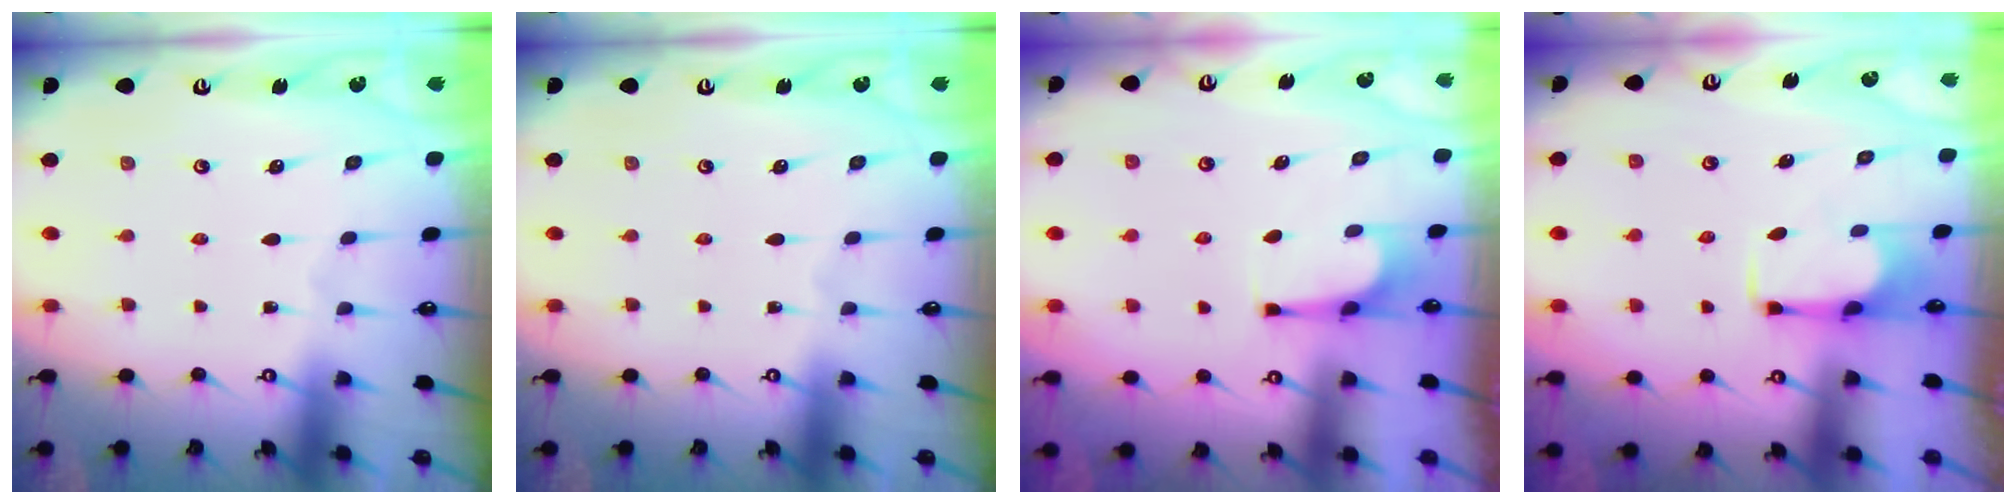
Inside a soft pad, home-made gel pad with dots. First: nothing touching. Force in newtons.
{"total": 0.0}
{"total": 5.1, "press": 5.1, "slide": 0.5}
{"total": 2.6, "press": 2.5, "slide": 0.9}